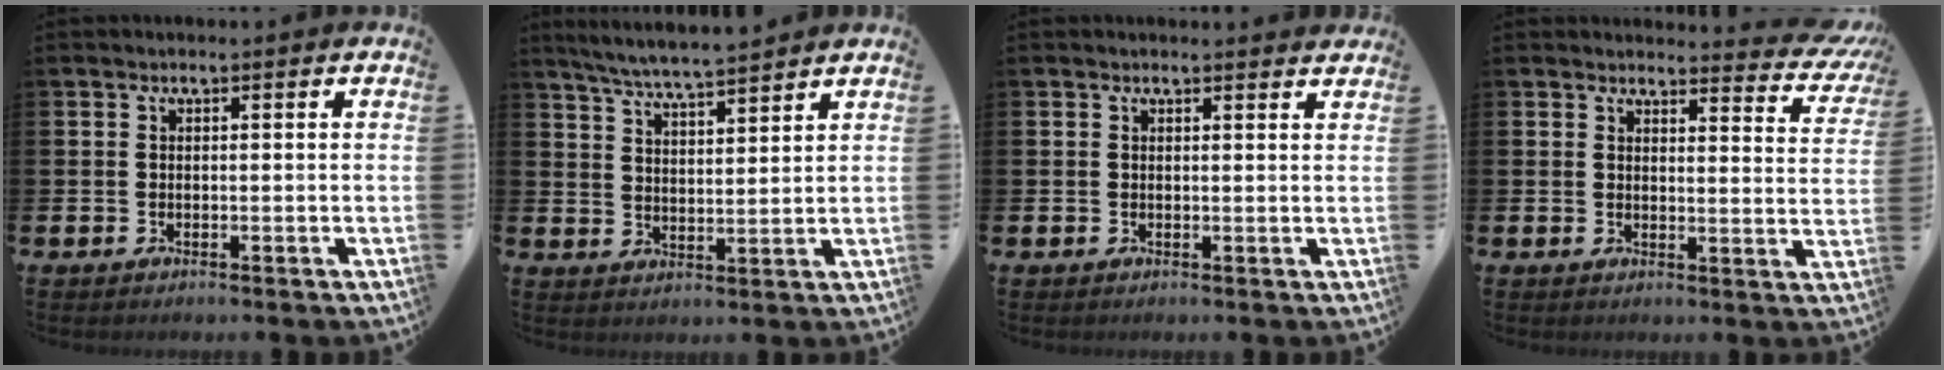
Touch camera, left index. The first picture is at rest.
{"total": 5.8, "force": [5.6, -0.1, 1.3], "torque": [-0.042, -0.029, 0.100]}
{"total": 0.9, "force": [0.9, 0.0, 0.1], "torque": [0.011, -0.006, 0.013]}
{"total": 3.3, "force": [3.2, 0.5, 0.5], "torque": [0.011, -0.036, 0.048]}